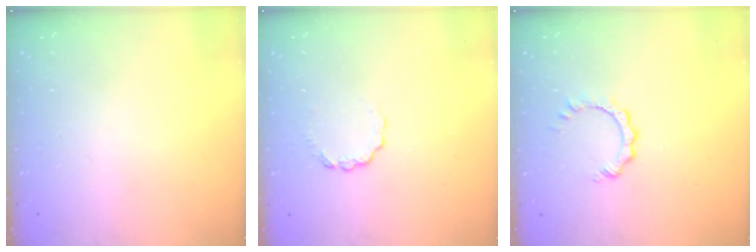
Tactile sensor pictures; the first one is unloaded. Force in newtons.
{"total": 3.4, "press": 3.4, "slide": 0.4}
{"total": 2.5, "press": 2.5, "slide": 0.2}